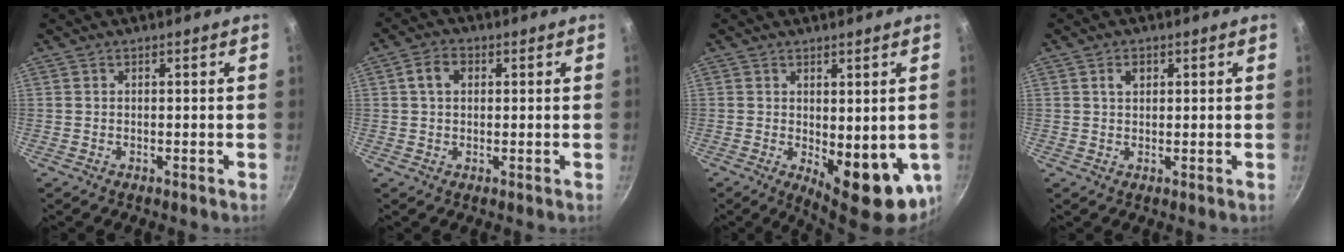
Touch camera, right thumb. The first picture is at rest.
{"total": 4.4, "force": [1.0, 3.2, 2.8], "torque": [-0.039, 0.009, 0.012]}
{"total": 12.0, "force": [-1.3, 5.1, 10.8], "torque": [-0.111, -0.012, -0.002]}
{"total": 2.3, "force": [0.8, 1.6, 1.4], "torque": [-0.015, 0.001, 0.013]}